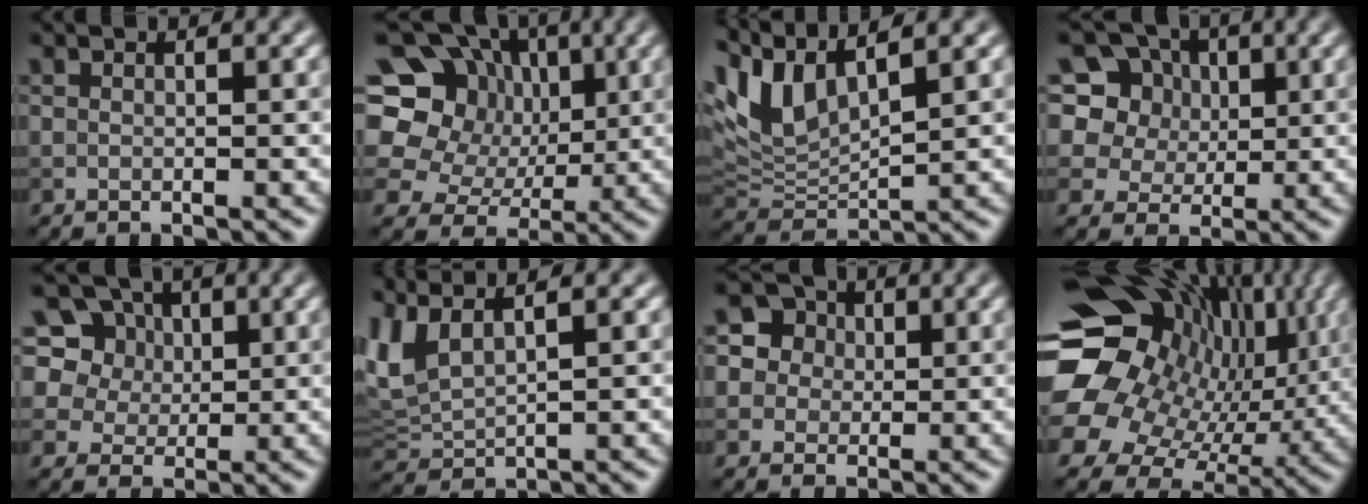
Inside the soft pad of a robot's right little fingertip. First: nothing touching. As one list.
[{"total": 13.5, "force": [3.9, 11.3, 6.3], "torque": [-0.142, 0.042, 0.043]}, {"total": 6.5, "force": [4.3, 2.4, 4.2], "torque": [-0.104, 0.011, 0.084]}, {"total": 10.9, "force": [5.7, 8.0, 4.8], "torque": [-0.109, 0.030, 0.083]}, {"total": 11.2, "force": [6.3, 7.8, 5.1], "torque": [-0.107, 0.028, 0.092]}, {"total": 4.3, "force": [2.3, 1.7, 3.2], "torque": [-0.092, 0.009, 0.051]}, {"total": 5.6, "force": [2.3, 4.9, 1.7], "torque": [-0.027, 0.022, 0.028]}, {"total": 18.0, "force": [4.0, 14.1, 10.5], "torque": [-0.199, -0.001, 0.091]}]